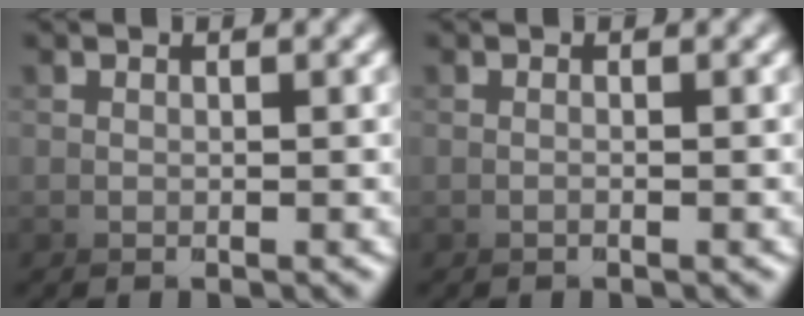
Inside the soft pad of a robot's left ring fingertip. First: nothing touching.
{"total": 1.4, "force": [-0.1, -1.4, 0.2], "torque": [-0.008, 0.002, -0.004]}